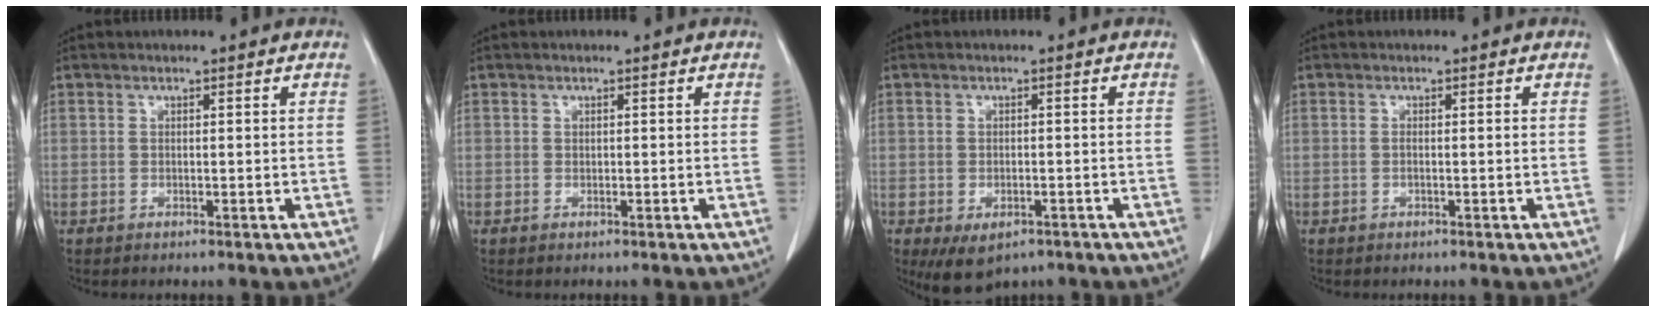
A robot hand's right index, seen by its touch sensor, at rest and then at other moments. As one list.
[{"total": 0.0}, {"total": 5.8, "force": [-3.5, 3.1, 3.3], "torque": [-0.056, -0.008, -0.045]}, {"total": 0.7, "force": [-0.1, 0.0, 0.7], "torque": [-0.013, 0.000, -0.001]}]